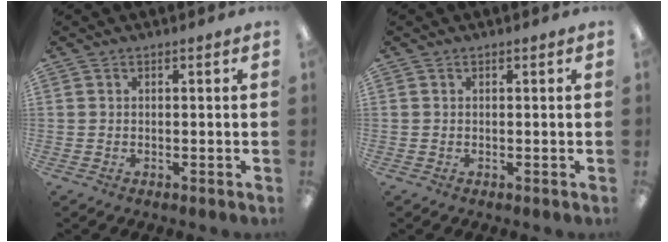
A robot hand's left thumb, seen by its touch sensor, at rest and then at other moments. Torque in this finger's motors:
{"motor_torque": [-0.02, 0.00, -0.02, 0.02, 0.00]}